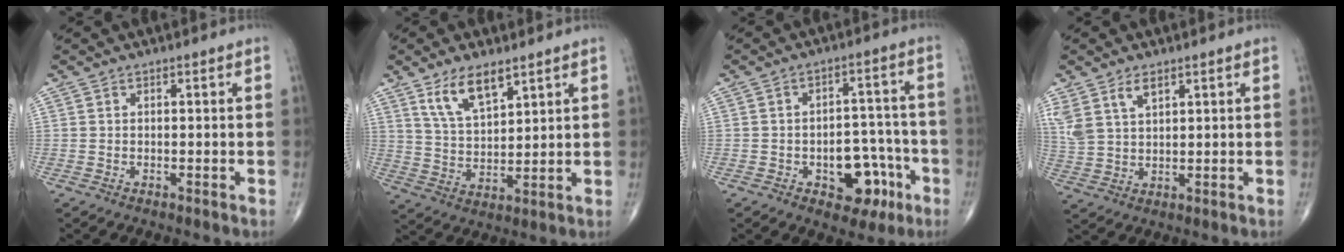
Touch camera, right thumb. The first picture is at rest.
{"total": 9.0, "force": [5.6, 3.6, 6.0], "torque": [-0.099, -0.031, 0.113]}
{"total": 10.3, "force": [-4.3, 6.4, 6.8], "torque": [-0.052, 0.039, -0.052]}
{"total": 6.7, "force": [3.9, 3.4, 4.3], "torque": [-0.088, -0.008, 0.086]}